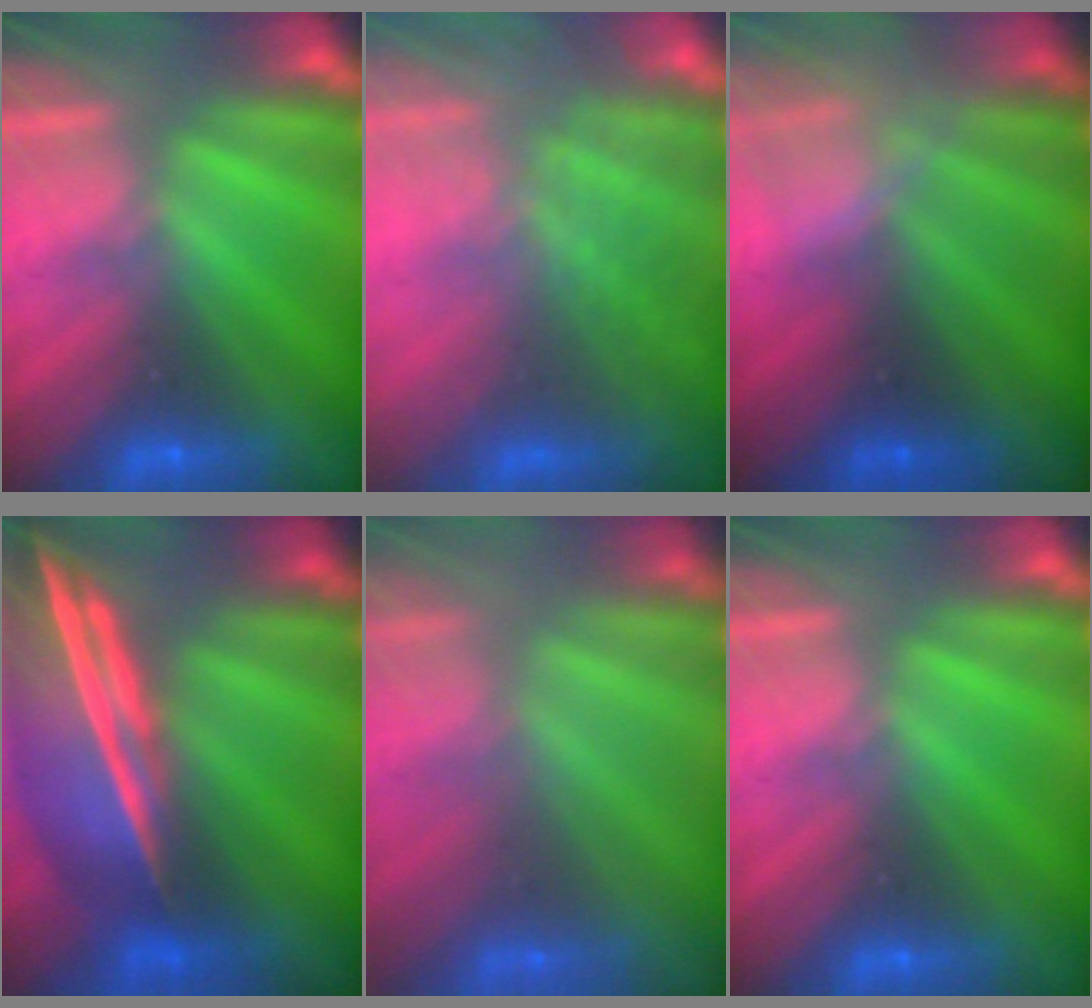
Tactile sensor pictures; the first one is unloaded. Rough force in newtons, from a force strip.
{"total": 9.2}
{"total": 2.6}
{"total": 7.4}
{"total": 2.0}
{"total": 0.0}